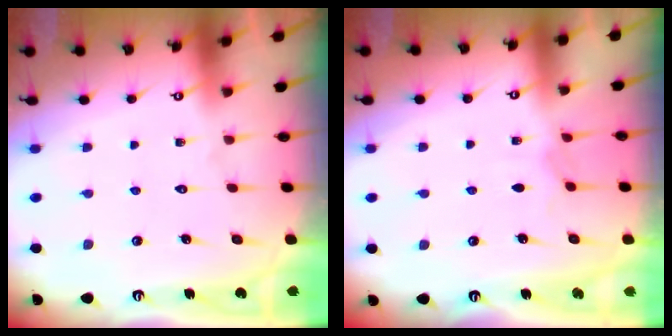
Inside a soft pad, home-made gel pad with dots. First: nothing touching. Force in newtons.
{"total": 3.7, "press": 3.6, "slide": 0.6}